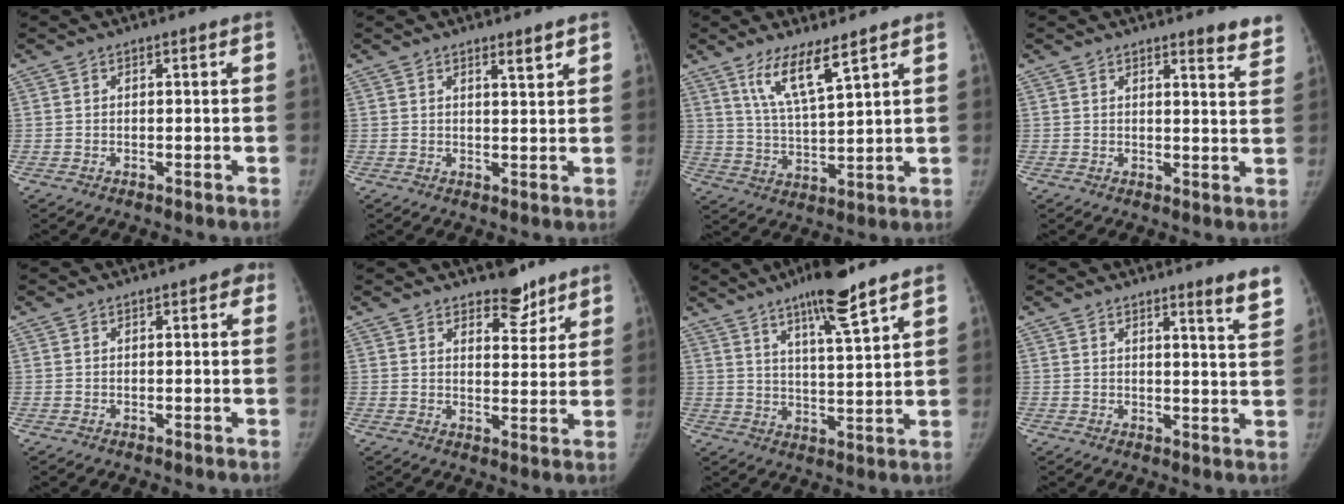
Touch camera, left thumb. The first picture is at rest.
{"total": 2.5, "force": [1.8, 0.4, 1.7], "torque": [-0.020, -0.015, 0.028]}
{"total": 8.2, "force": [5.5, 1.2, 6.0], "torque": [-0.110, -0.037, 0.112]}
{"total": 5.0, "force": [4.3, 0.8, 2.4], "torque": [-0.013, -0.029, 0.040]}
{"total": 1.4, "force": [0.5, 0.9, 0.9], "torque": [0.005, 0.003, -0.002]}
{"total": 6.1, "force": [4.7, 3.0, 2.4], "torque": [0.001, -0.031, 0.070]}
{"total": 11.1, "force": [7.6, 1.2, 7.9], "torque": [-0.124, -0.040, 0.128]}
{"total": 5.0, "force": [3.9, -0.1, 3.1], "torque": [-0.037, -0.033, 0.043]}